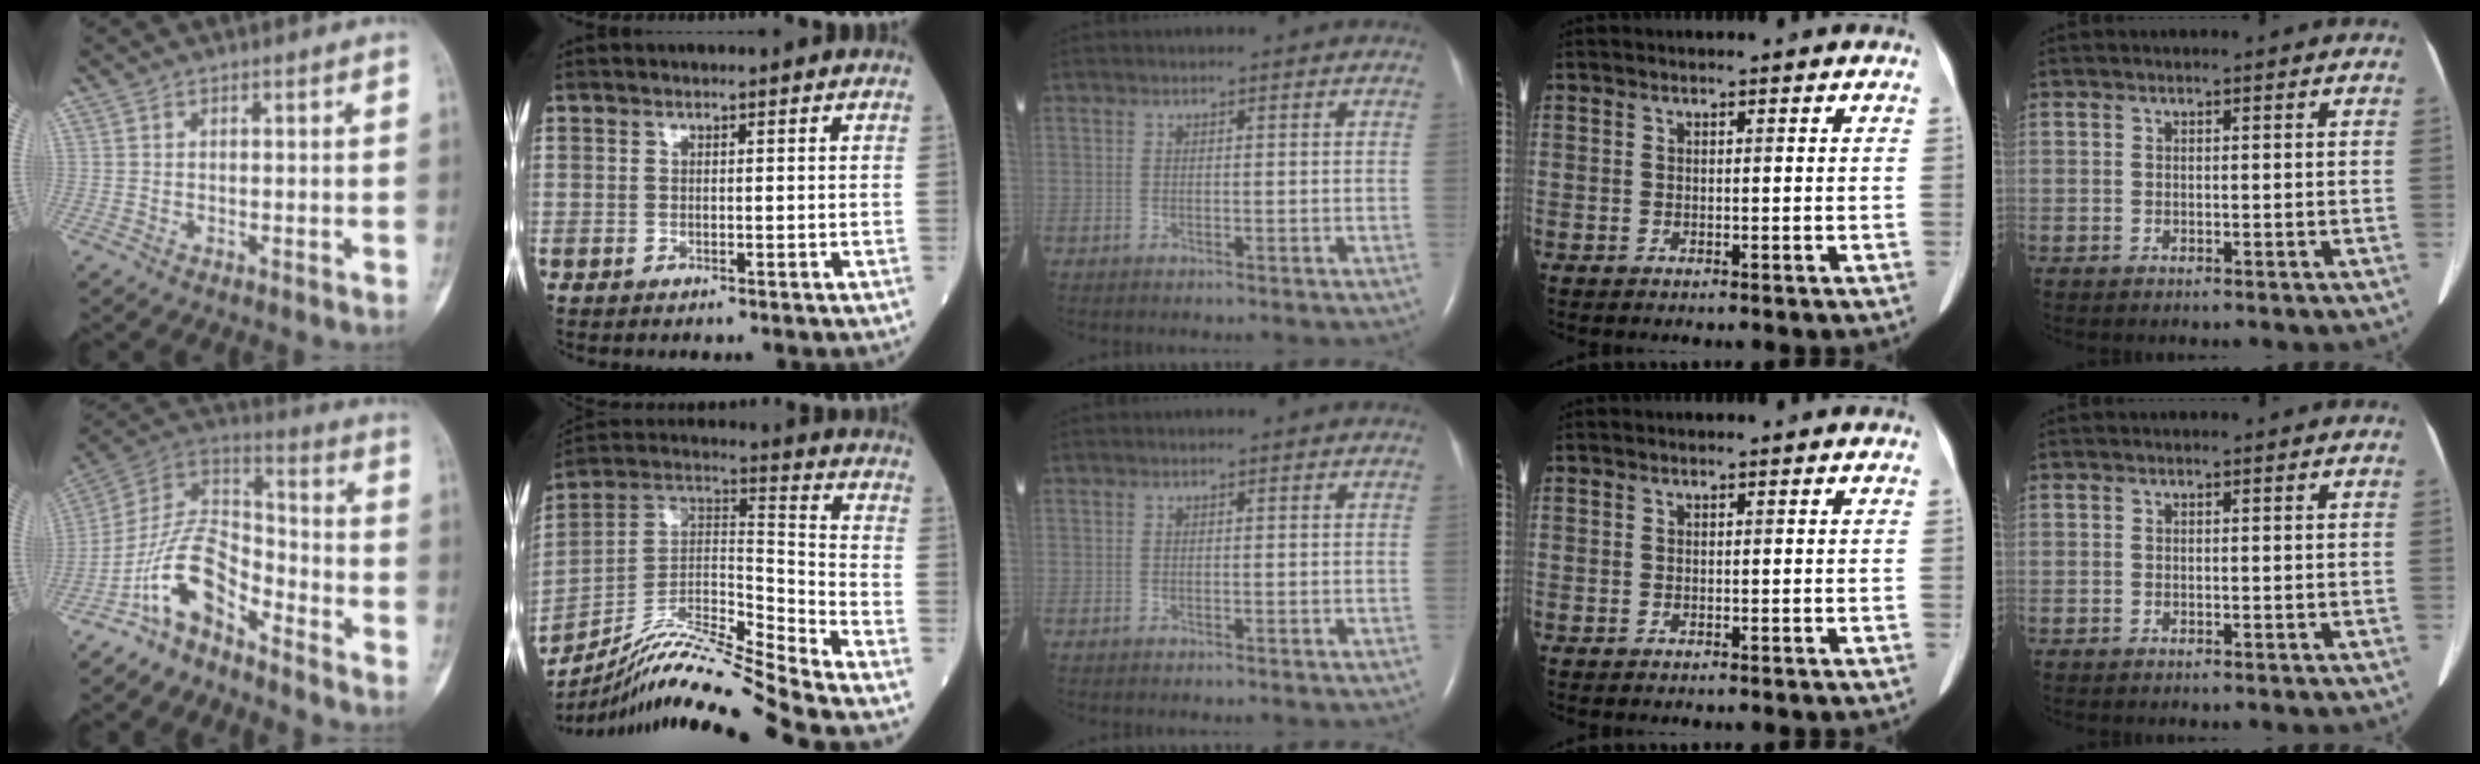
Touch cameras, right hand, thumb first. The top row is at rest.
{"thumb": {"total": 12.6, "force": [-8.2, 6.2, 7.4], "torque": [-0.126, 0.095, -0.165]}, "index": {"total": 17.8, "force": [-15.9, -2.1, 7.9], "torque": [-0.151, 0.019, -0.287]}}